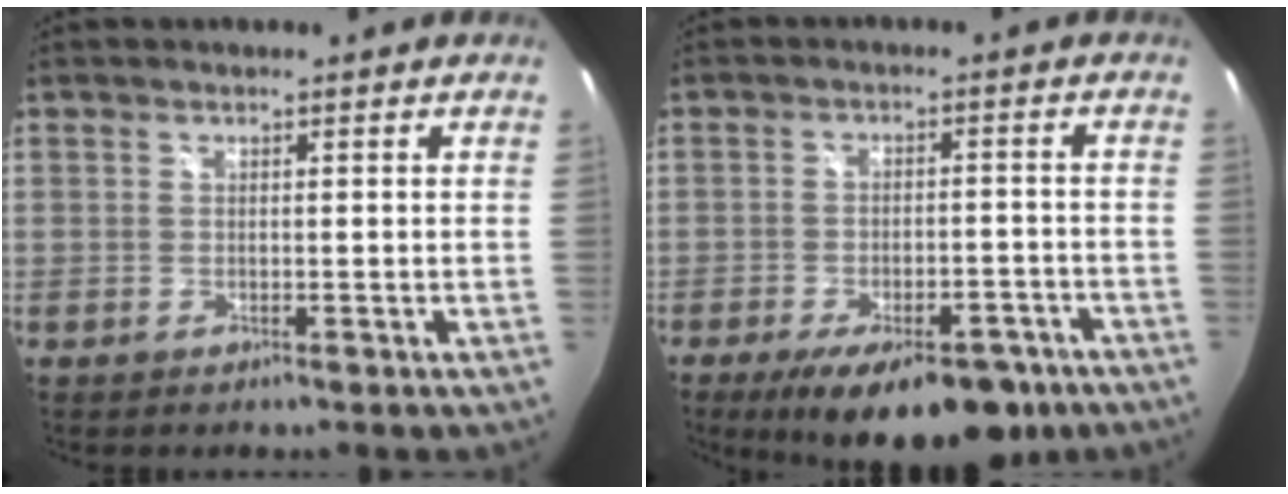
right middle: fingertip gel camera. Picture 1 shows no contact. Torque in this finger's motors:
{"motor_torque": [1.60, -0.54, 0.40, 0.21]}